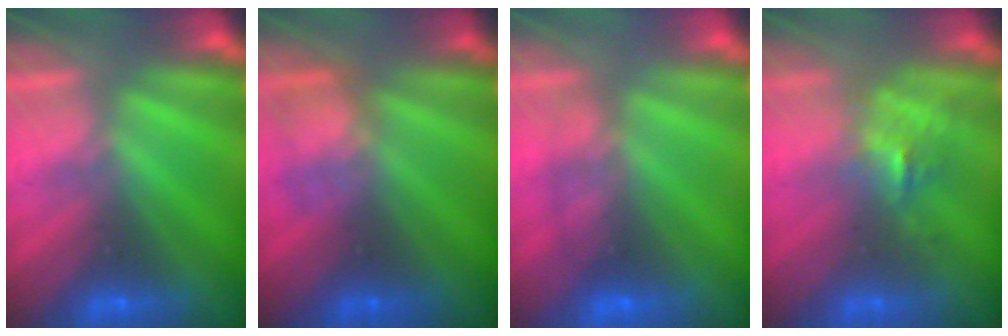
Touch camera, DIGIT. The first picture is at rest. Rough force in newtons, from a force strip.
{"total": 2.3}
{"total": 1.8}
{"total": 2.5}